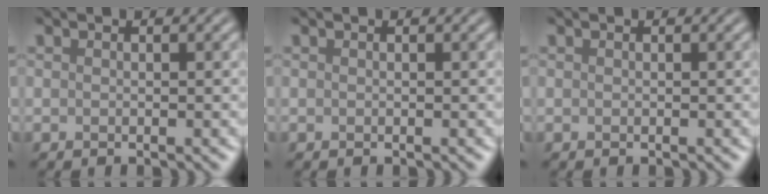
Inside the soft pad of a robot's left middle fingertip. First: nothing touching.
{"total": 0.0}
{"total": 0.0}